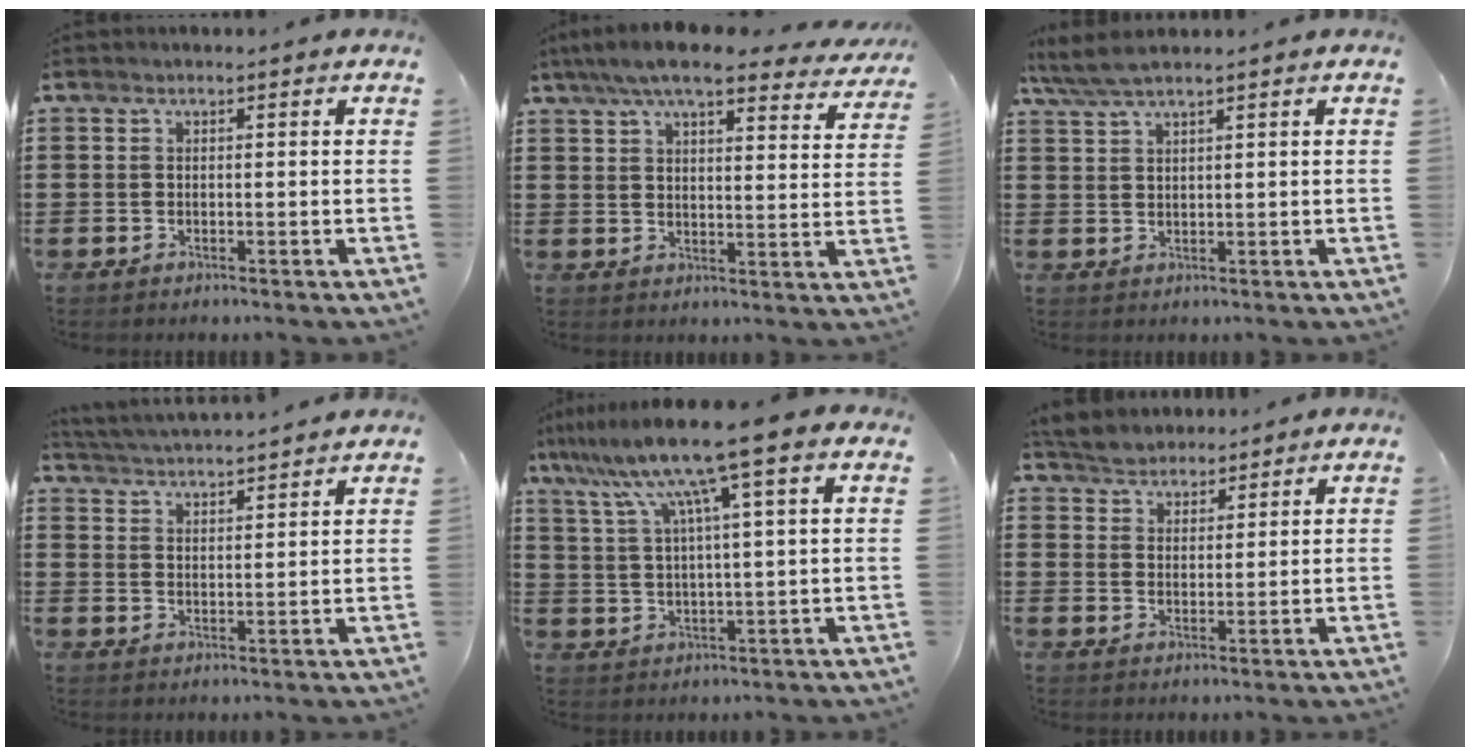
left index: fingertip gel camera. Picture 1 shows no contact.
{"total": 8.4, "force": [7.3, 1.0, 4.1], "torque": [-0.103, -0.020, 0.131]}
{"total": 3.7, "force": [2.9, 0.2, 2.3], "torque": [-0.051, 0.002, 0.053]}
{"total": 3.5, "force": [3.5, -0.6, 0.0], "torque": [-0.015, -0.026, 0.059]}
{"total": 11.0, "force": [7.1, -0.3, 8.3], "torque": [-0.188, -0.018, 0.117]}
{"total": 3.9, "force": [3.6, 1.5, -0.1], "torque": [-0.017, -0.002, 0.068]}